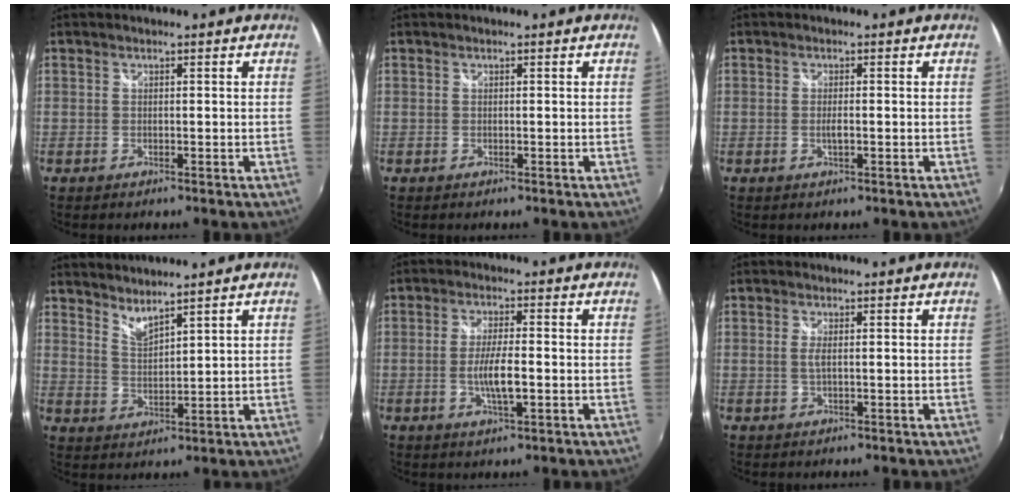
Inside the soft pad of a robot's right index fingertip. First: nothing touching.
{"total": 0.0}
{"total": 1.8, "force": [-0.4, 0.4, 1.7], "torque": [-0.032, -0.003, -0.007]}
{"total": 4.2, "force": [3.9, 0.2, 1.6], "torque": [-0.027, -0.006, 0.069]}
{"total": 5.9, "force": [-1.4, 1.1, 5.6], "torque": [-0.110, -0.005, -0.023]}
{"total": 1.4, "force": [0.1, 0.1, 1.4], "torque": [-0.028, -0.001, 0.000]}